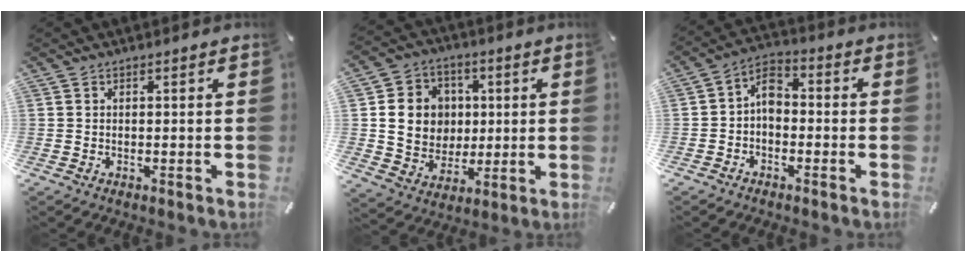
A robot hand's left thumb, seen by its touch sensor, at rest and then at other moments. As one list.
[{"total": 12.3, "force": [1.4, 11.3, 4.8], "torque": [-0.079, 0.007, 0.036]}, {"total": 6.5, "force": [-1.9, 4.9, 3.8], "torque": [-0.079, 0.013, -0.038]}]